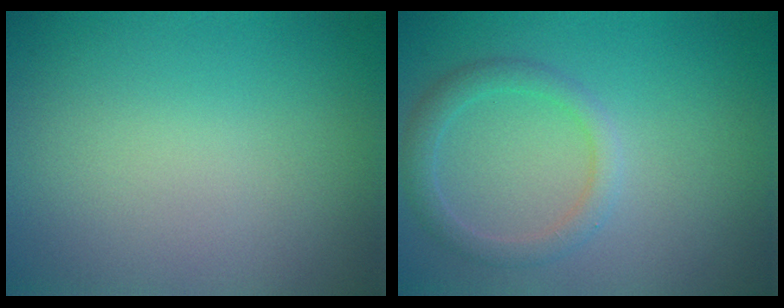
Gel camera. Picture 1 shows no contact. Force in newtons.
{"total": 2.3, "press": 2.3, "slide": 0.1}